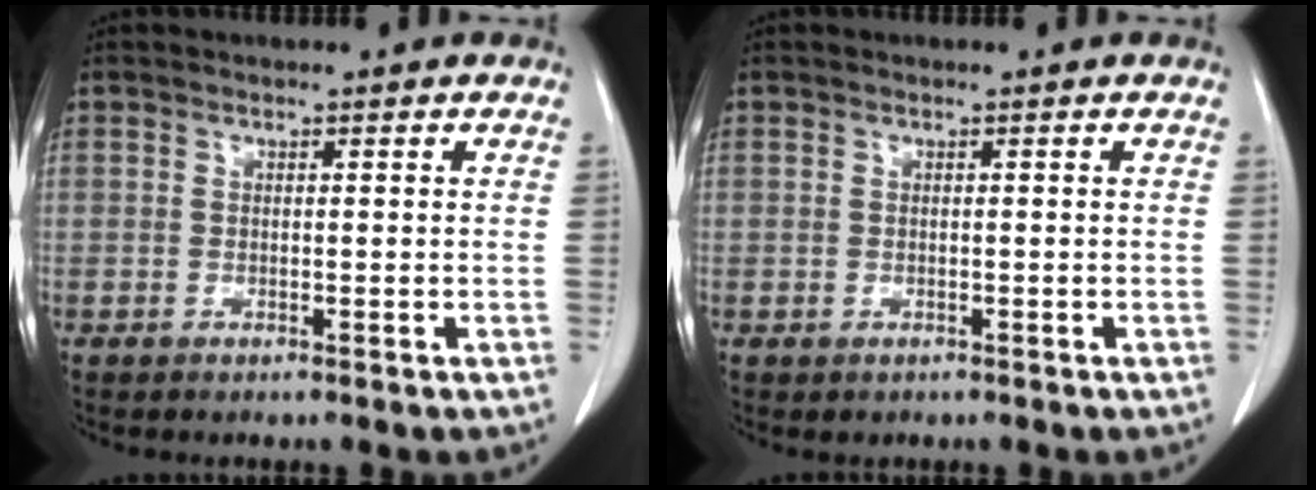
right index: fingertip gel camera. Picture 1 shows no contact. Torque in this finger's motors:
{"motor_torque": [-0.28, 0.07, -0.36, -0.10]}